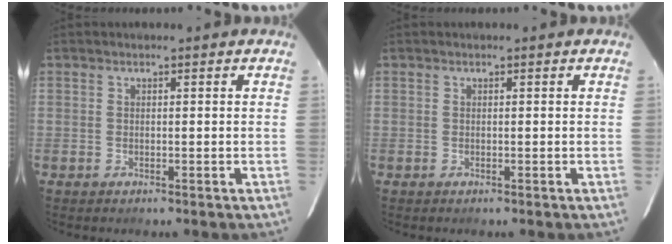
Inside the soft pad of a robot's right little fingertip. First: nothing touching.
{"total": 0.0}